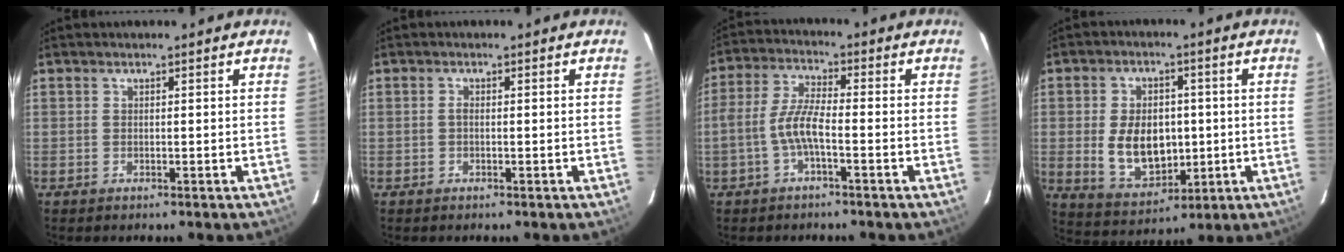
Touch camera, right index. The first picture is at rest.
{"total": 0.6, "force": [-0.1, 0.3, 0.5], "torque": [-0.009, 0.003, -0.004]}
{"total": 6.0, "force": [-2.3, 1.4, 5.3], "torque": [-0.119, 0.011, -0.044]}
{"total": 11.3, "force": [-0.5, 7.6, 8.3], "torque": [-0.170, -0.001, 0.010]}